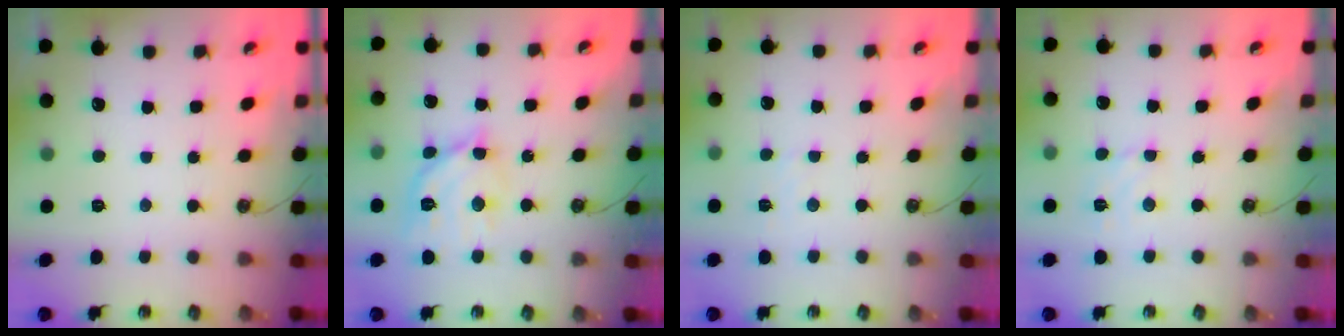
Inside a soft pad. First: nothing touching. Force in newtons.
{"total": 13.4, "press": 13.3, "slide": 1.0}
{"total": 2.0, "press": 2.0, "slide": 0.4}
{"total": 5.5, "press": 5.4, "slide": 0.8}